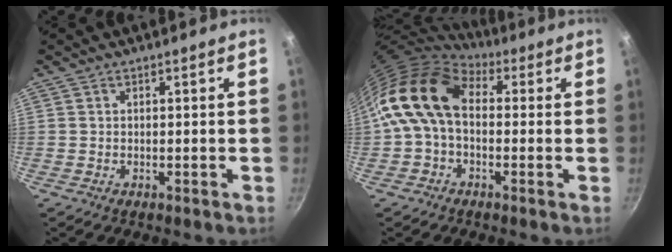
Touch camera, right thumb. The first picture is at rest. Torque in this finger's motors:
{"motor_torque": [2.32, 2.69, 1.69, -0.51, 0.58]}